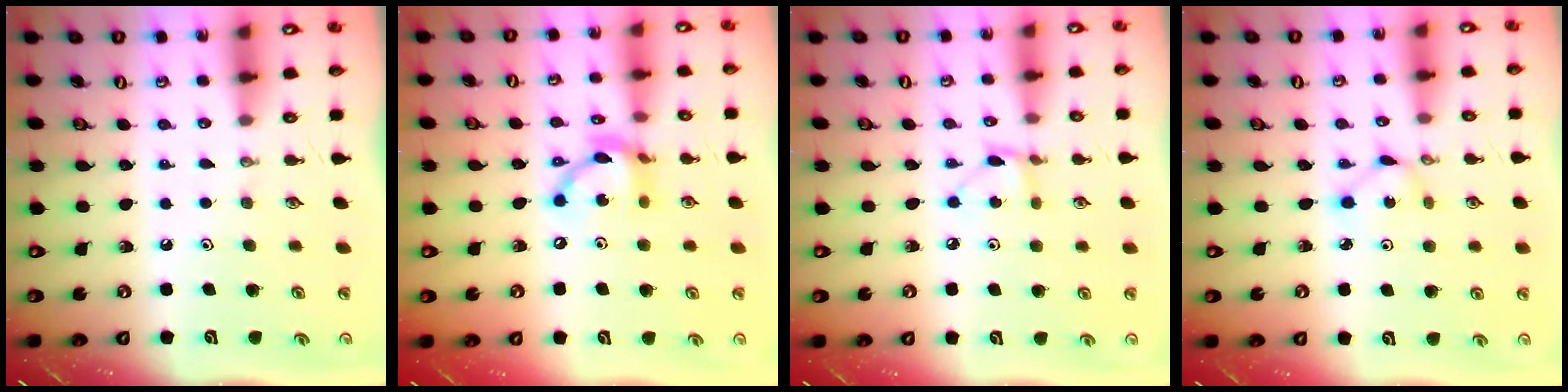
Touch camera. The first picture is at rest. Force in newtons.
{"total": 11.3, "press": 11.3, "slide": 0.6}
{"total": 4.5, "press": 4.4, "slide": 0.5}
{"total": 1.9, "press": 1.9, "slide": 0.2}